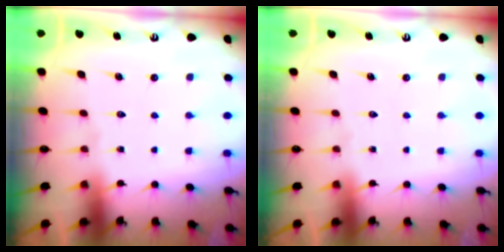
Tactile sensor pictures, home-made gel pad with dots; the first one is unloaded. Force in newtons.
{"total": 0.0}